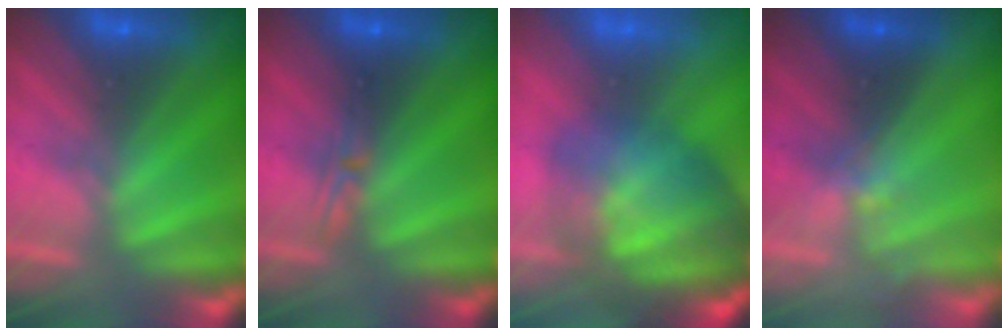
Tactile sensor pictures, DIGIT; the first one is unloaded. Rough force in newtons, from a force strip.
{"total": 2.3}
{"total": 11.0}
{"total": 1.7}